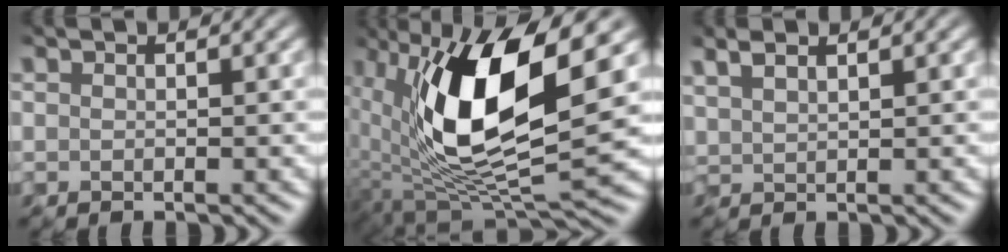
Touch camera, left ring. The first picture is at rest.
{"total": 11.8, "force": [2.2, 4.4, 10.8], "torque": [-0.199, -0.016, 0.044]}
{"total": 1.9, "force": [1.5, 0.5, 1.1], "torque": [-0.022, 0.004, 0.033]}